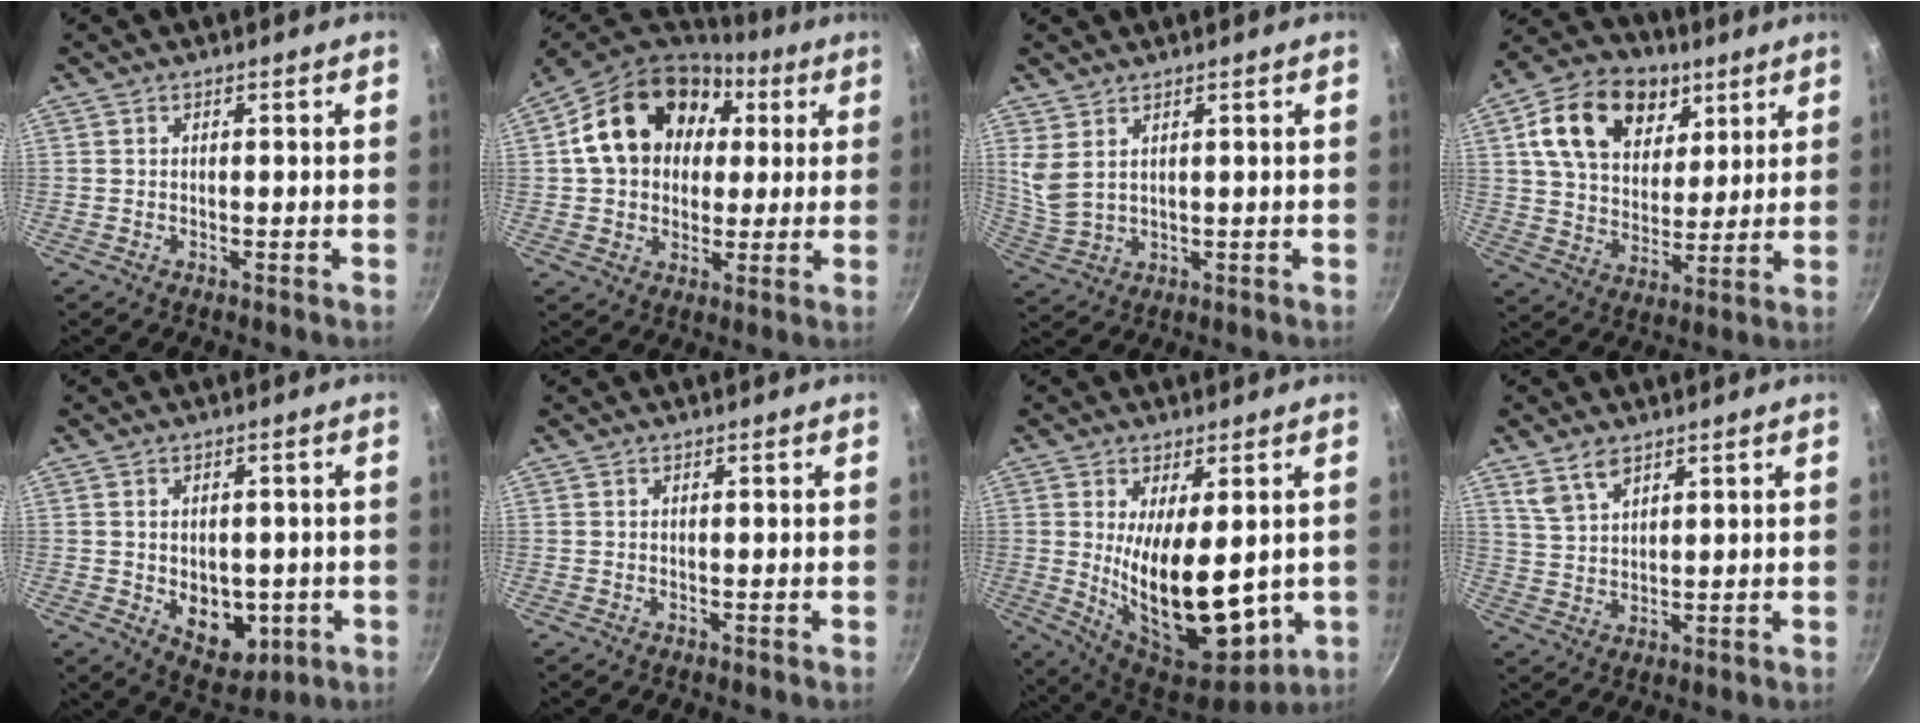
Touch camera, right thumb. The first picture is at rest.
{"total": 20.4, "force": [5.2, 15.5, 12.2], "torque": [-0.196, 0.022, 0.082]}
{"total": 4.8, "force": [2.6, 2.6, 3.1], "torque": [-0.059, -0.021, 0.063]}
{"total": 19.1, "force": [8.2, 13.4, 11.0], "torque": [-0.162, -0.016, 0.132]}
{"total": 9.5, "force": [-1.7, 6.6, 6.6], "torque": [-0.060, -0.011, -0.009]}
{"total": 0.0}
{"total": 18.6, "force": [0.1, 8.8, 16.4], "torque": [-0.242, -0.038, 0.025]}
{"total": 5.6, "force": [3.8, 2.8, 3.1], "torque": [-0.050, -0.017, 0.082]}